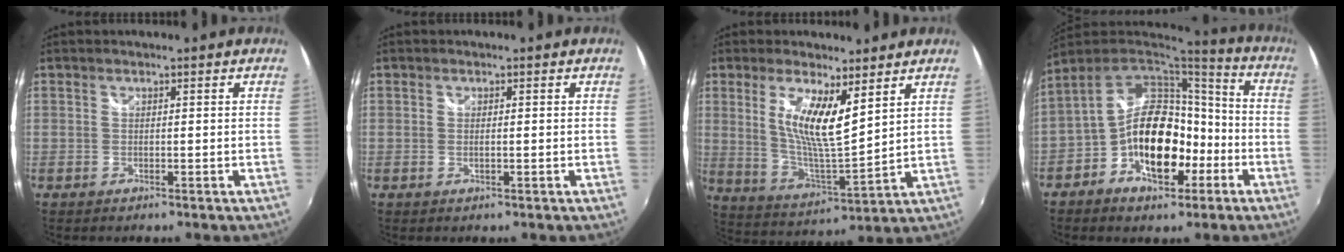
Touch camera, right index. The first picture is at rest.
{"total": 0.8, "force": [0.0, 0.2, 0.7], "torque": [-0.015, 0.000, -0.002]}
{"total": 11.2, "force": [5.0, 2.5, 9.7], "torque": [-0.178, -0.013, 0.096]}
{"total": 15.8, "force": [-4.9, 9.4, 11.7], "torque": [-0.209, 0.025, -0.078]}